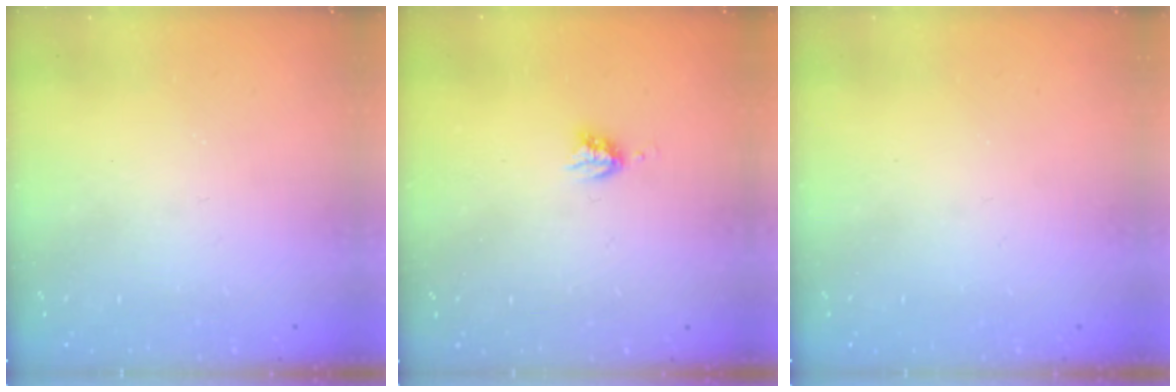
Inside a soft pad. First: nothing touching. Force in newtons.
{"total": 4.5, "press": 4.5, "slide": 0.1}
{"total": 0.0}